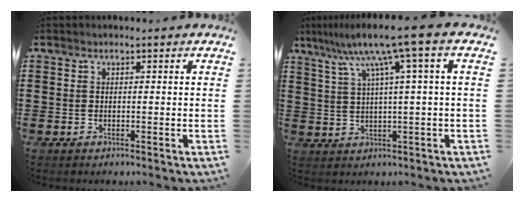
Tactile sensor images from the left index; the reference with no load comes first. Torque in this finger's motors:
{"motor_torque": [2.14, 0.00, 0.96, 0.21]}